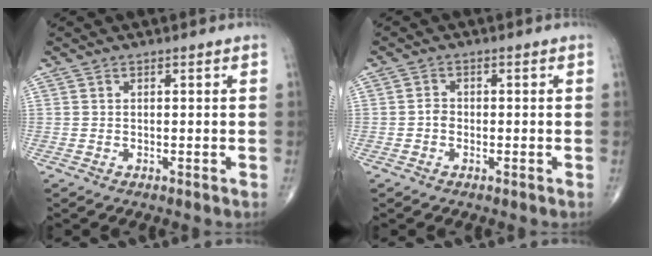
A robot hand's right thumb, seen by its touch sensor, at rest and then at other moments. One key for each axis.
{"total": 1.5, "fx": -0.5, "fy": 1.2, "fz": 0.8, "tx": -0.006, "ty": 0.005, "tz": -0.013}